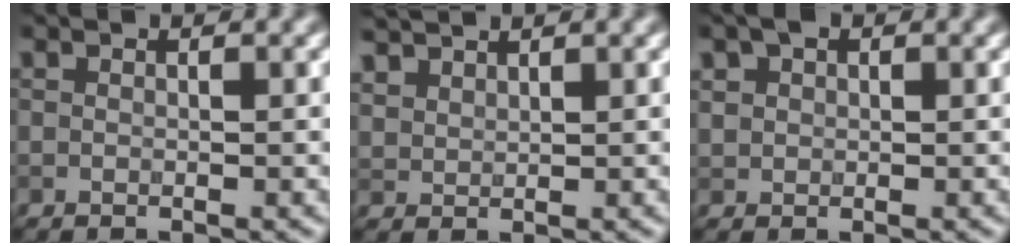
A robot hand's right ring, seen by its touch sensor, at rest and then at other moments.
{"total": 1.9, "force": [1.8, 0.6, 0.3], "torque": [-0.012, 0.008, 0.041]}
{"total": 3.2, "force": [1.4, 2.2, 1.8], "torque": [-0.041, 0.022, 0.008]}